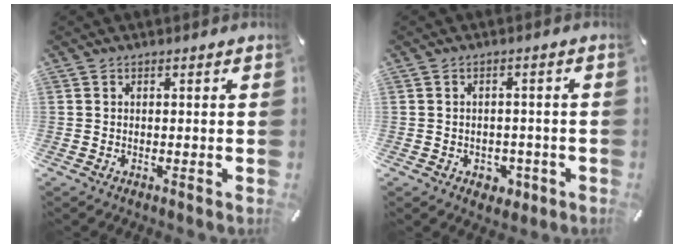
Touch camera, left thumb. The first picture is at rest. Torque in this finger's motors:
{"motor_torque": [0.00, 0.01, 0.00, 0.00, 0.02]}